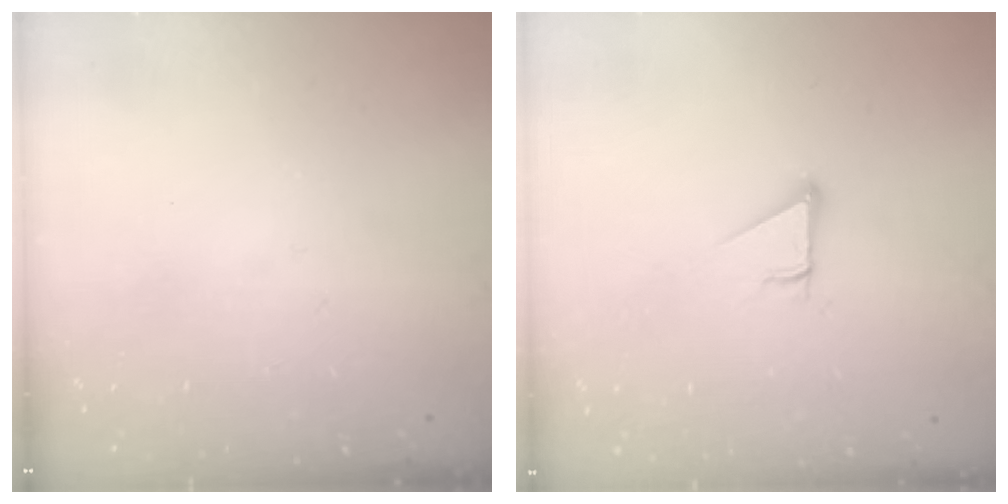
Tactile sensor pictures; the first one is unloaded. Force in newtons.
{"total": 3.7, "press": 3.7, "slide": 0.2}